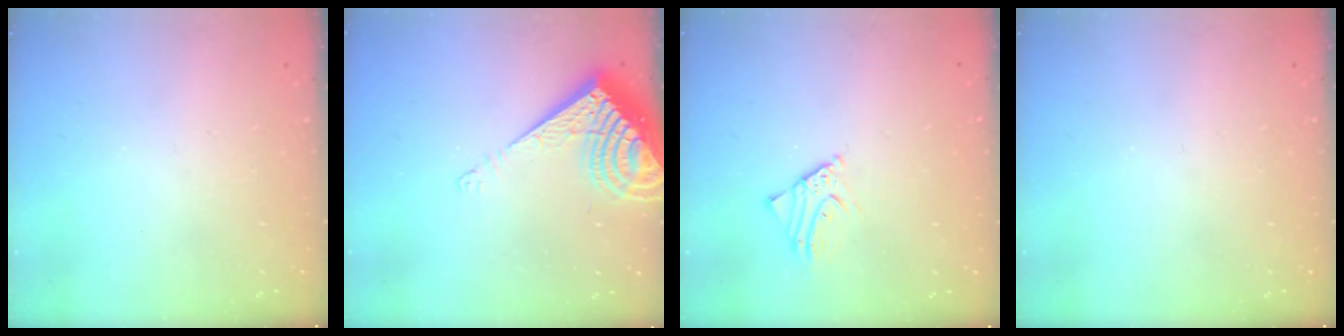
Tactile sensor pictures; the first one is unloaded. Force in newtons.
{"total": 11.7, "press": 11.6, "slide": 1.5}
{"total": 2.8, "press": 2.8, "slide": 0.2}
{"total": 0.0}